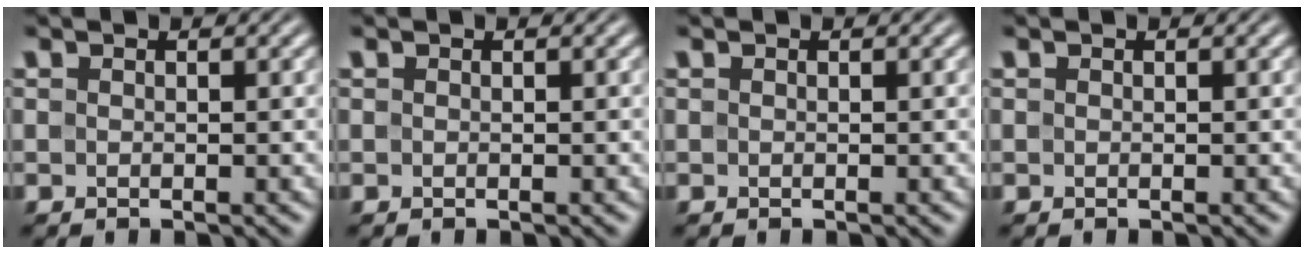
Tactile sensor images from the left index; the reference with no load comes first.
{"total": 0.0}
{"total": 0.0}
{"total": 0.0}